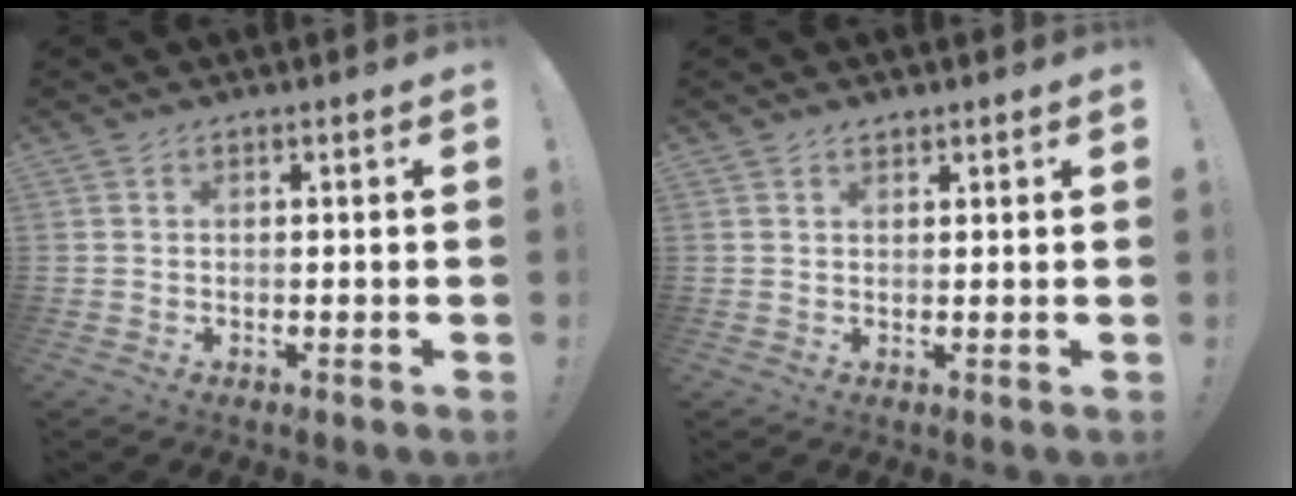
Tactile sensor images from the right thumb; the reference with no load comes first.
{"total": 1.2, "force": [1.0, 0.5, 0.4], "torque": [0.000, -0.006, 0.018]}